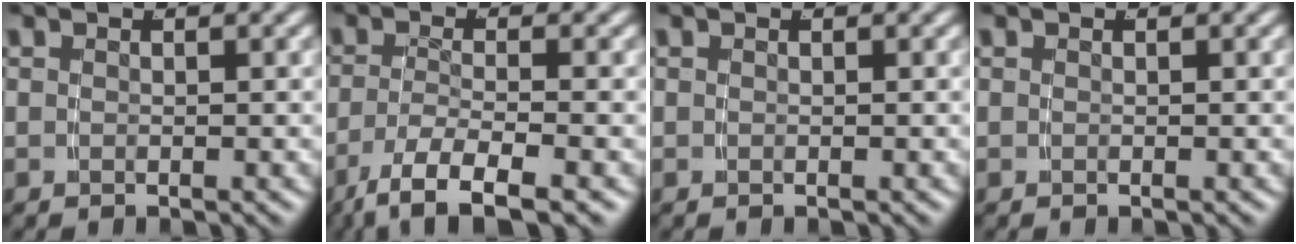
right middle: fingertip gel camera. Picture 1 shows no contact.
{"total": 7.2, "force": [-5.3, 1.9, 4.5], "torque": [-0.082, -0.035, -0.063]}
{"total": 0.0}
{"total": 0.0}